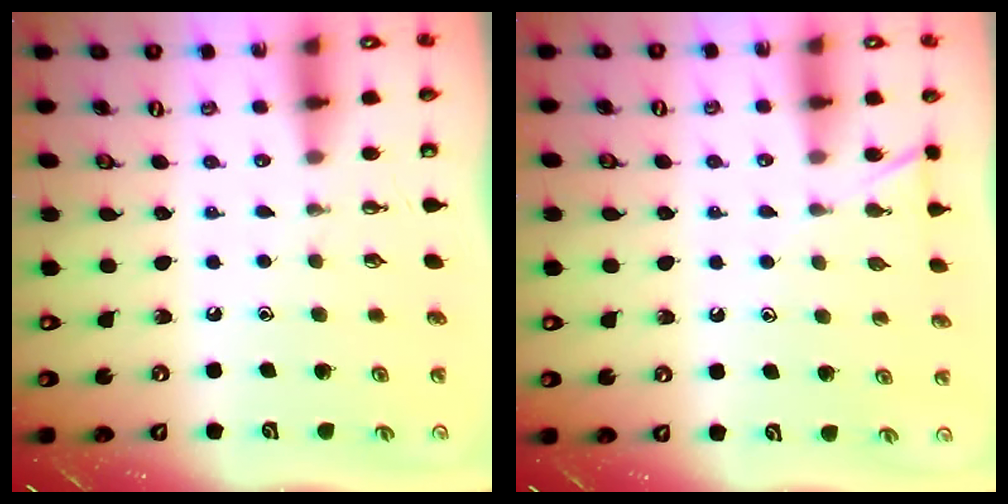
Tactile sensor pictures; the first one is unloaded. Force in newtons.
{"total": 5.7, "press": 5.7, "slide": 0.5}